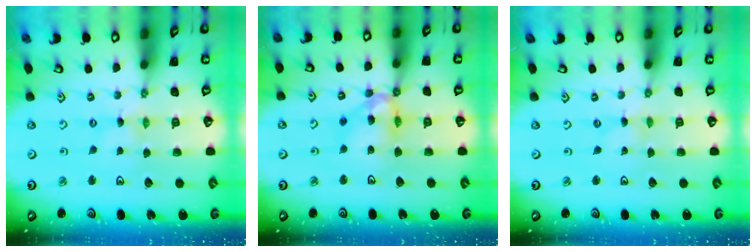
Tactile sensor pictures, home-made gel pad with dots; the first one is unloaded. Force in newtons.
{"total": 12.6, "press": 12.5, "slide": 1.2}
{"total": 0.0}